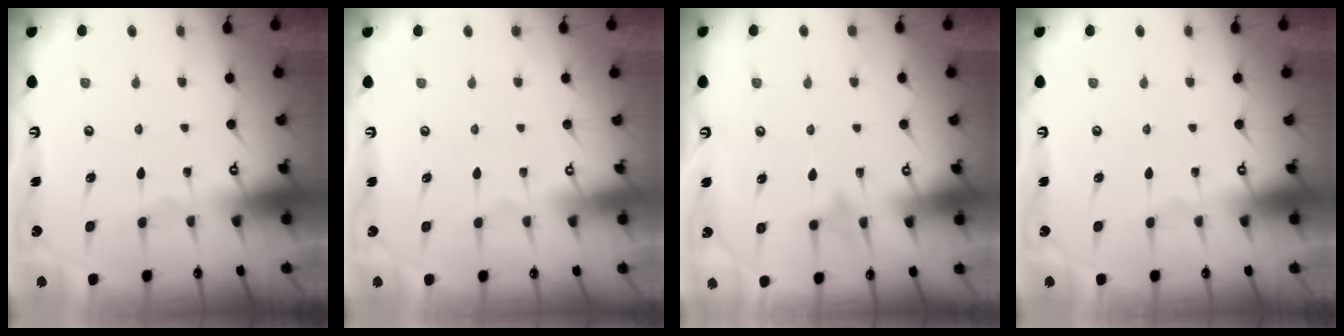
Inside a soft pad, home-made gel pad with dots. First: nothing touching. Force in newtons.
{"total": 4.0, "press": 4.0, "slide": 0.1}
{"total": 7.7, "press": 7.7, "slide": 0.7}
{"total": 0.0}